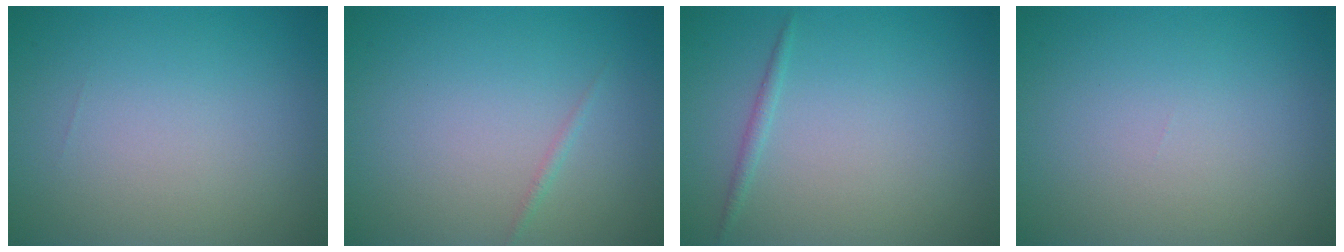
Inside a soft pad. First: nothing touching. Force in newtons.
{"total": 0.6, "press": 0.6, "slide": 0.1}
{"total": 0.8, "press": 0.8, "slide": 0.1}
{"total": 0.0}